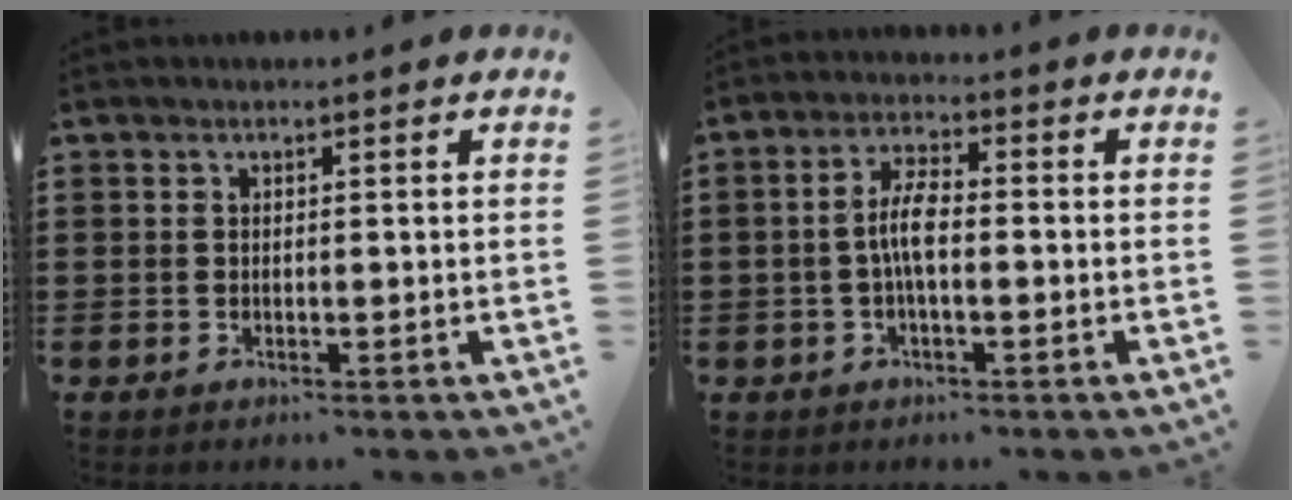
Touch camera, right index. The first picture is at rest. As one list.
[{"total": 5.2, "force": [-0.6, 2.0, 4.8], "torque": [-0.099, 0.002, -0.014]}]